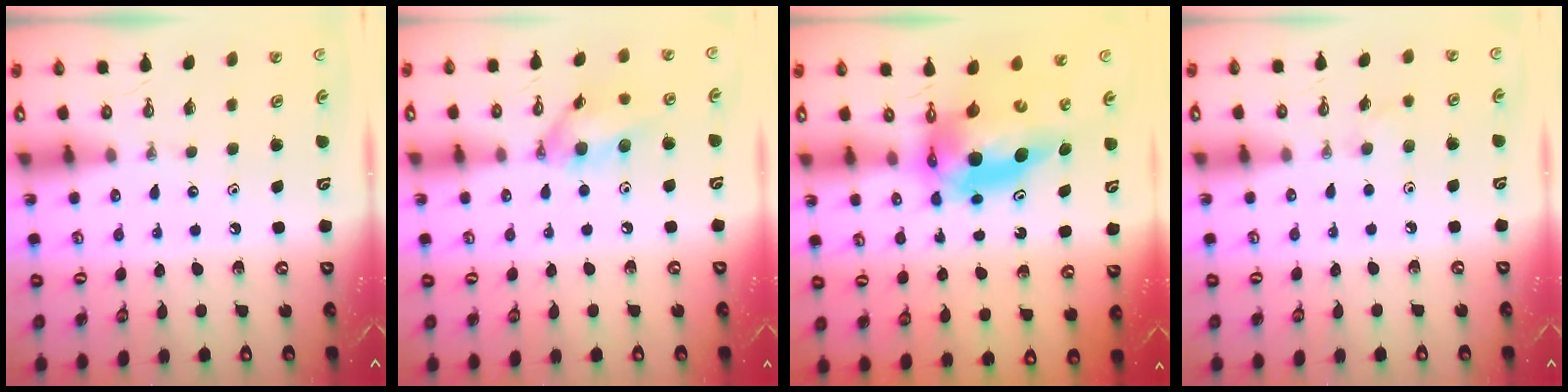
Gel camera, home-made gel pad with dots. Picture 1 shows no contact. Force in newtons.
{"total": 11.7, "press": 11.7, "slide": 0.7}
{"total": 10.6, "press": 10.5, "slide": 1.0}
{"total": 5.4, "press": 4.8, "slide": 2.4}